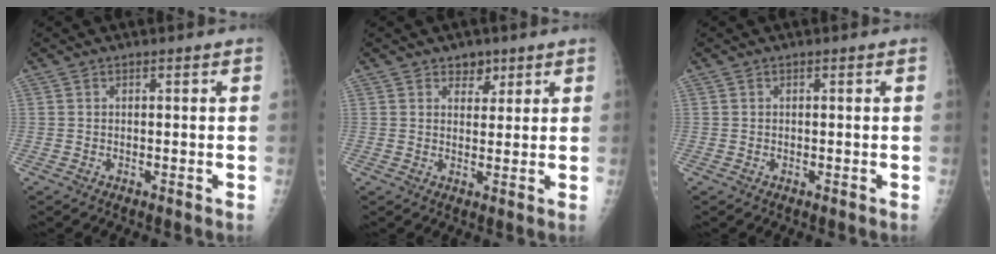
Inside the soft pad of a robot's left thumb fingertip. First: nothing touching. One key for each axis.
{"total": 3.2, "fx": 2.1, "fy": 2.2, "fz": 1.1, "tx": 0.011, "ty": -0.012, "tz": 0.031}
{"total": 0.0}